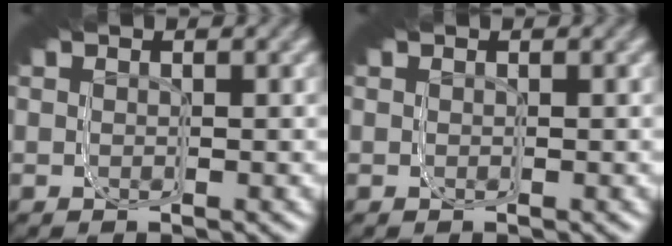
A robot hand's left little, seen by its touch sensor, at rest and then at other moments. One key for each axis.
{"total": 0.0}